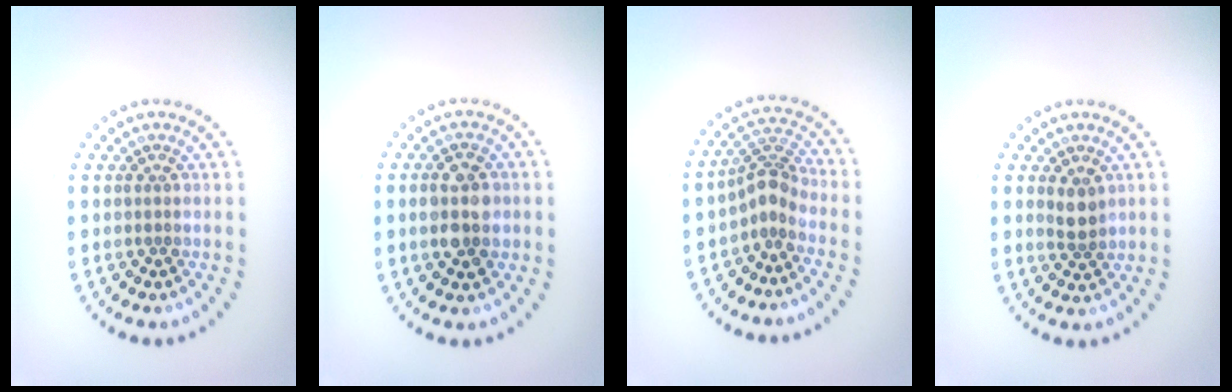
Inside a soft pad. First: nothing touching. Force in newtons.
{"total": 4.1, "press": 4.1, "slide": 0.1}
{"total": 2.7, "press": 1.9, "slide": 1.9}
{"total": 1.9, "press": 1.7, "slide": 0.8}